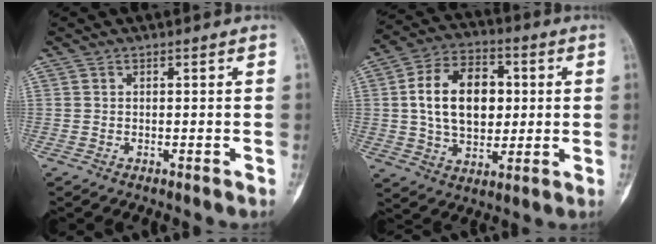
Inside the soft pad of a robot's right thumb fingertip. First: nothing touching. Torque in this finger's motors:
{"motor_torque": [1.19, 2.60, 0.74, -0.49, 0.40]}